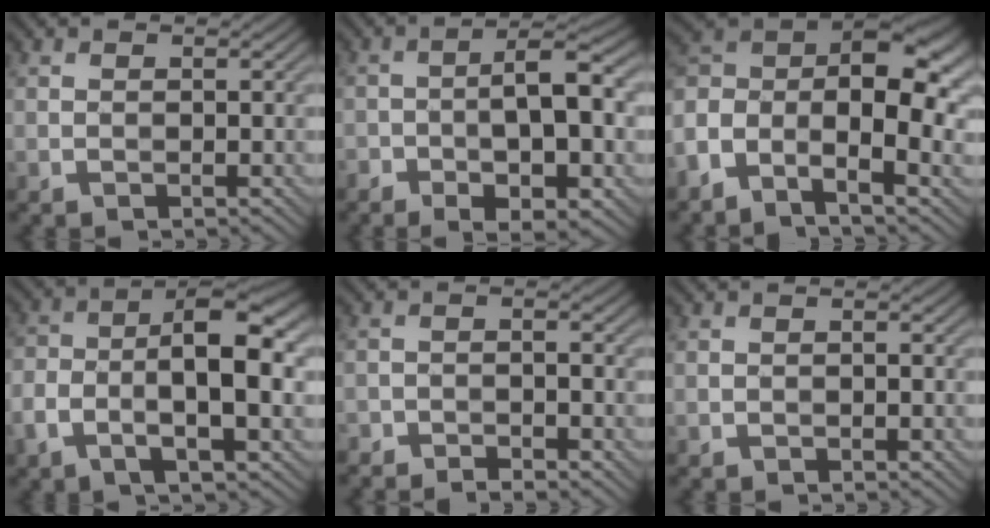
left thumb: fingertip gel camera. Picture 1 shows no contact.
{"total": 10.1, "force": [-3.2, 4.2, 8.6], "torque": [-0.125, 0.004, -0.048]}
{"total": 14.3, "force": [-3.4, 7.4, 11.7], "torque": [-0.242, 0.001, -0.069]}
{"total": 10.7, "force": [-3.0, 4.3, 9.3], "torque": [-0.168, 0.003, -0.058]}
{"total": 2.8, "force": [-2.5, 0.6, 1.0], "torque": [-0.019, -0.001, -0.050]}
{"total": 0.6, "force": [-0.4, 0.4, 0.3], "torque": [-0.003, 0.000, -0.007]}